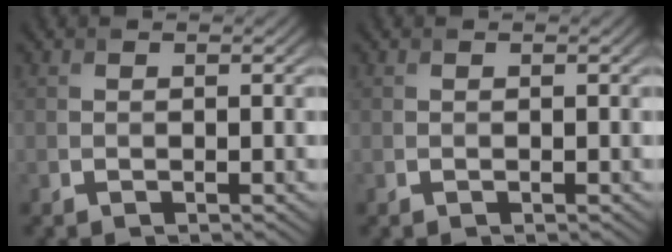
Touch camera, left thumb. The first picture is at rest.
{"total": 0.0}